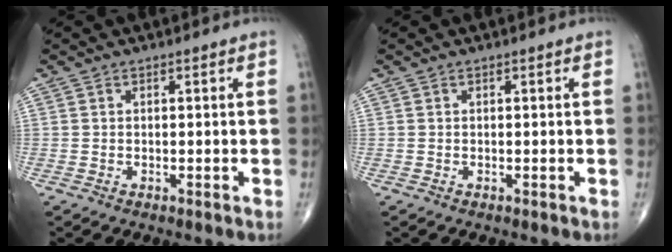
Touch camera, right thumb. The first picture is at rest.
{"total": 0.0}